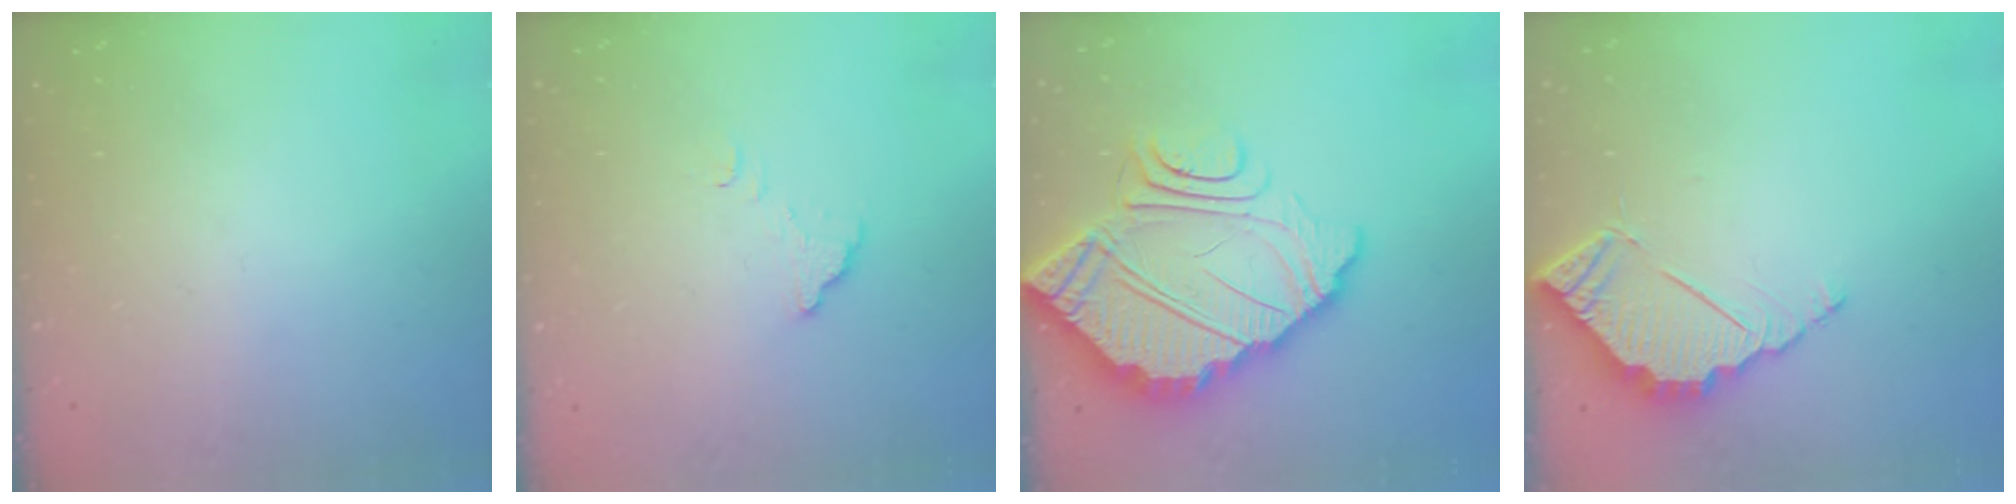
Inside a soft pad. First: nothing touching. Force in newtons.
{"total": 4.7, "press": 4.7, "slide": 0.2}
{"total": 13.4, "press": 13.4, "slide": 1.0}
{"total": 5.8, "press": 5.8, "slide": 0.4}